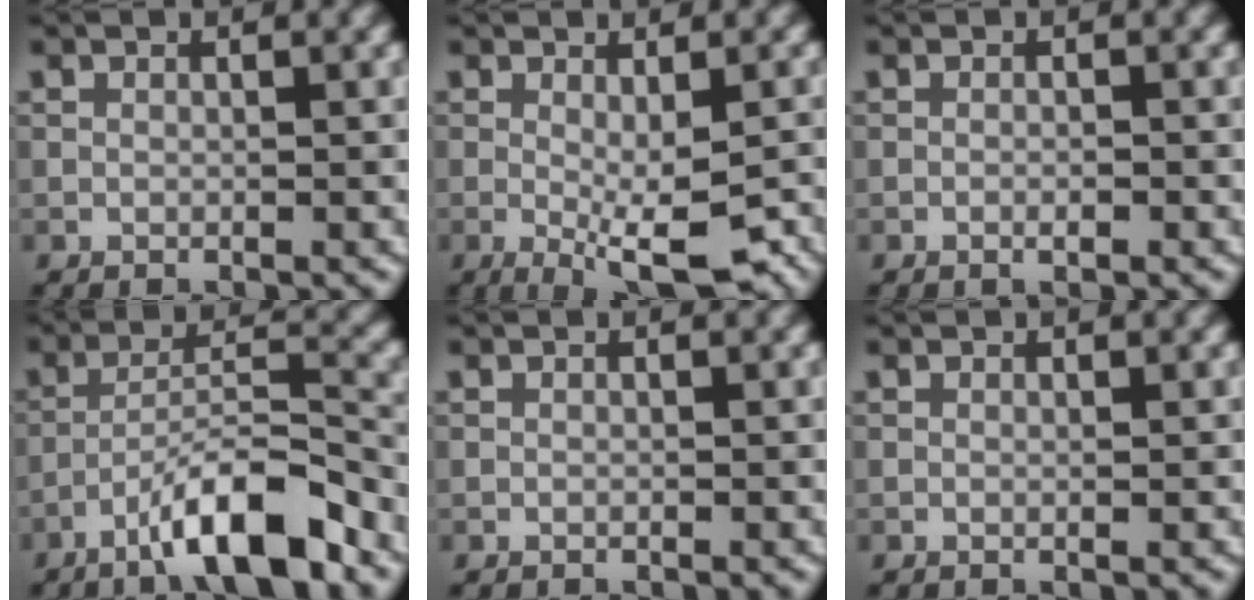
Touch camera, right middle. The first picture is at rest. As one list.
[{"total": 6.4, "force": [-1.5, 1.8, 5.9], "torque": [-0.090, -0.019, -0.017]}, {"total": 0.9, "force": [-0.3, 0.2, 0.8], "torque": [-0.012, -0.001, -0.005]}, {"total": 8.1, "force": [-5.1, 1.5, 6.2], "torque": [-0.102, 0.018, -0.088]}, {"total": 0.0}, {"total": 0.0}]